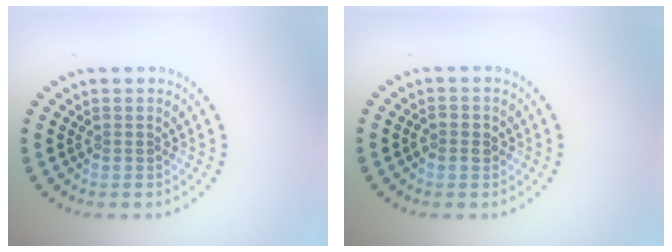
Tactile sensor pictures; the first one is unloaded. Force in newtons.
{"total": 1.5, "press": 1.5, "slide": 0.4}